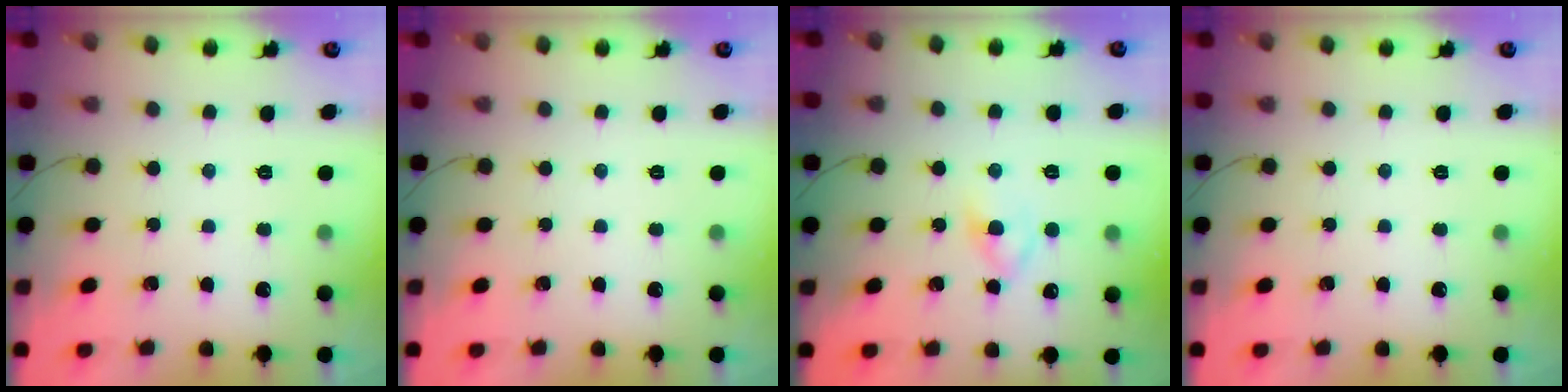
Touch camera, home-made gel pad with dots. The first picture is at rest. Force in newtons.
{"total": 0.0}
{"total": 3.8, "press": 3.5, "slide": 1.3}
{"total": 0.0}